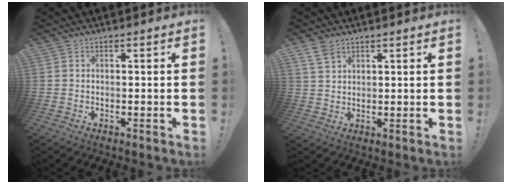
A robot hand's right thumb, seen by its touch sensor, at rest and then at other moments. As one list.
[{"total": 4.3, "force": [3.1, 2.3, 1.8], "torque": [-0.032, -0.016, 0.059]}]